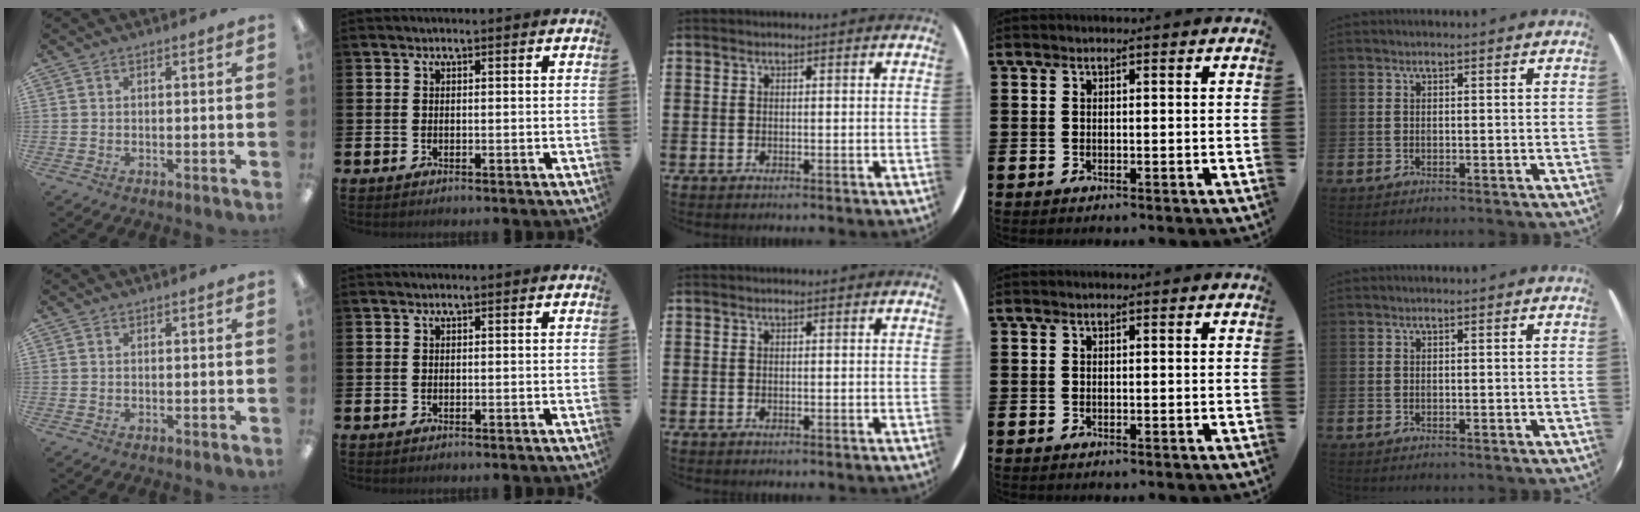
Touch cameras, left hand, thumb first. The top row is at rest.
{}